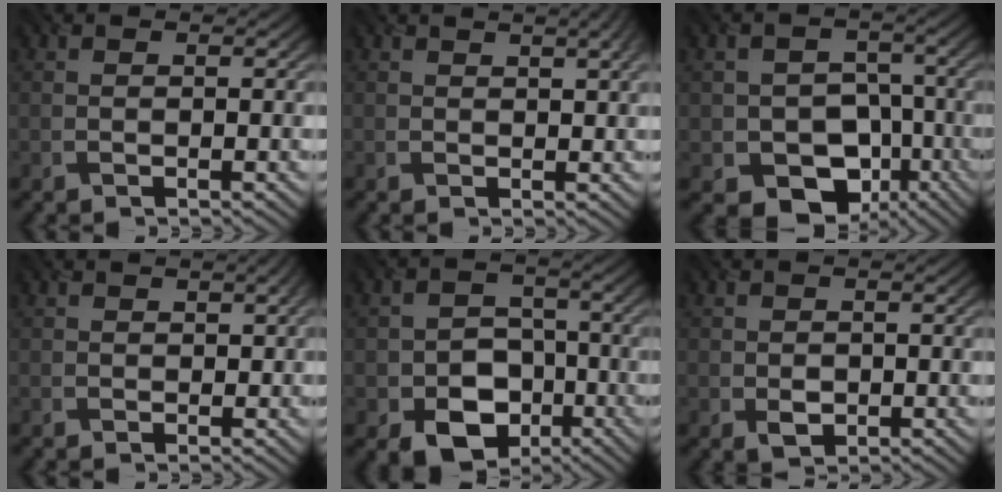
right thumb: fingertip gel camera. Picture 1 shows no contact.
{"total": 2.5, "force": [1.5, 0.7, 1.8], "torque": [-0.025, 0.002, 0.023]}
{"total": 10.2, "force": [-4.8, 8.0, 4.0], "torque": [-0.062, -0.021, -0.093]}
{"total": 0.8, "force": [0.6, 0.5, 0.3], "torque": [-0.006, -0.004, 0.015]}
{"total": 7.9, "force": [-4.1, 5.9, 3.3], "torque": [-0.059, -0.019, -0.072]}
{"total": 1.6, "force": [-0.5, 1.4, 0.6], "torque": [-0.017, -0.010, -0.002]}